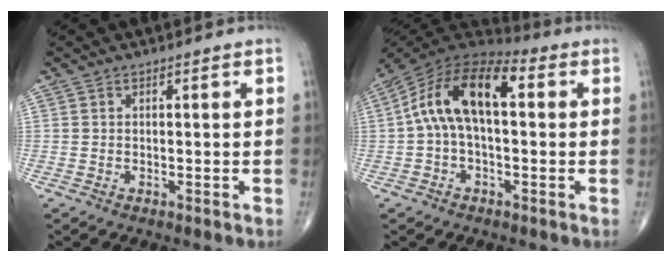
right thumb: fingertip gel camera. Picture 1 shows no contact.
{"total": 14.5, "force": [1.7, 7.6, 12.3], "torque": [-0.220, 0.047, 0.019]}